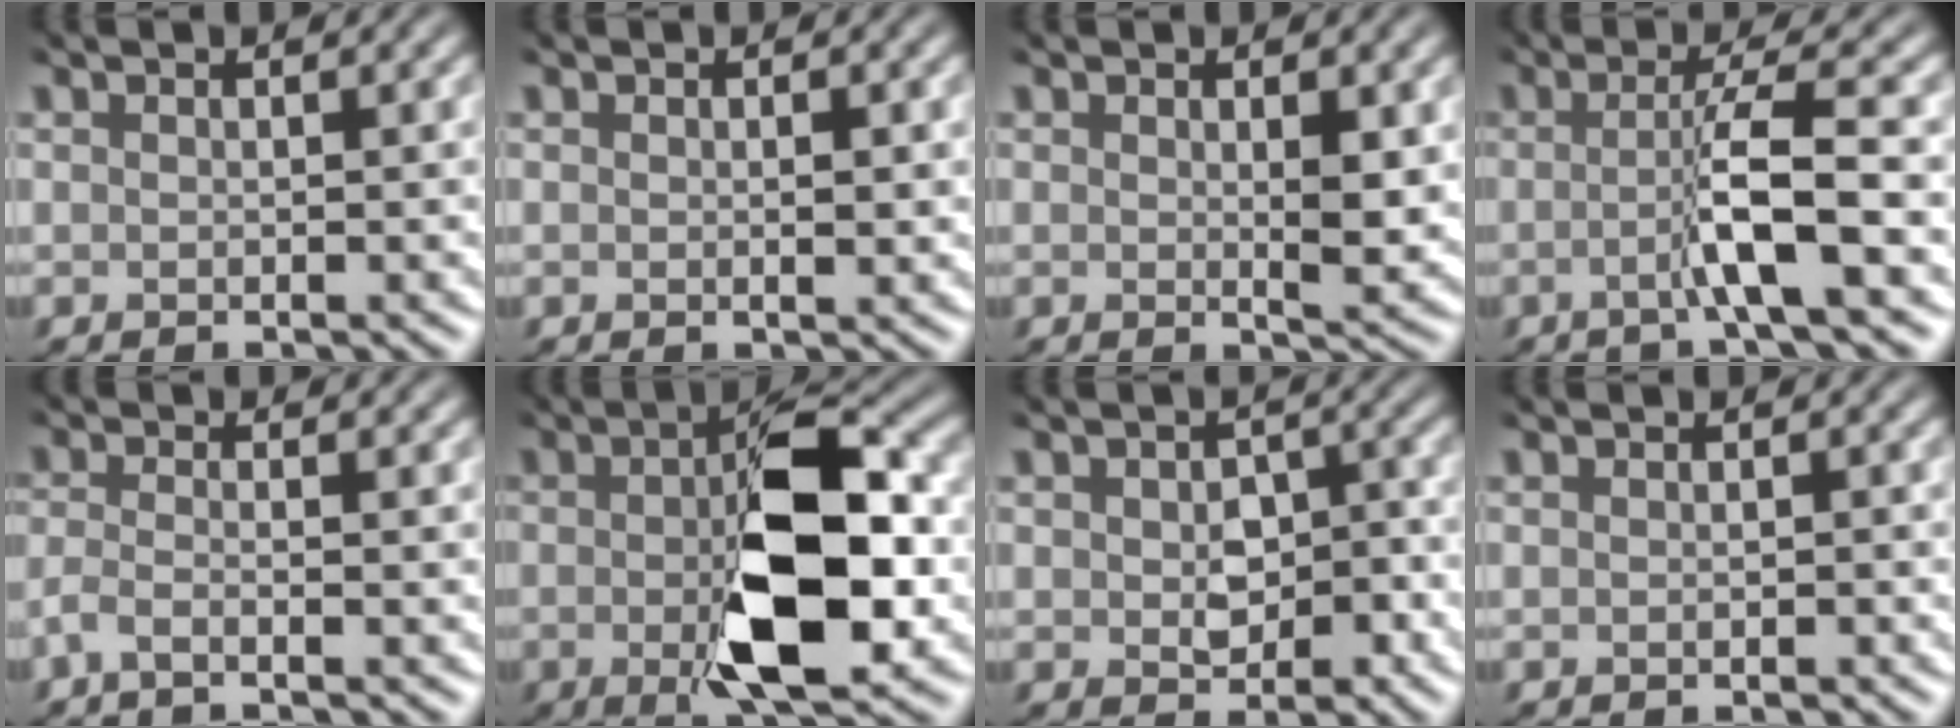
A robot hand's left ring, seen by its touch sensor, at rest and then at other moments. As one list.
[{"total": 0.9, "force": [-0.1, 0.3, 0.8], "torque": [-0.015, -0.002, 0.005]}, {"total": 2.3, "force": [0.5, 0.7, 2.1], "torque": [-0.038, -0.008, 0.015]}, {"total": 4.9, "force": [-1.5, 0.6, 4.6], "torque": [-0.073, -0.002, -0.031]}, {"total": 2.3, "force": [-1.6, 0.7, 1.5], "torque": [-0.022, -0.009, -0.037]}, {"total": 10.5, "force": [-1.6, 4.0, 9.6], "torque": [-0.143, 0.000, -0.027]}, {"total": 3.9, "force": [-1.1, 2.8, 2.5], "torque": [-0.041, -0.007, -0.007]}, {"total": 0.7, "force": [-0.2, 0.4, 0.6], "torque": [-0.005, -0.005, -0.004]}]